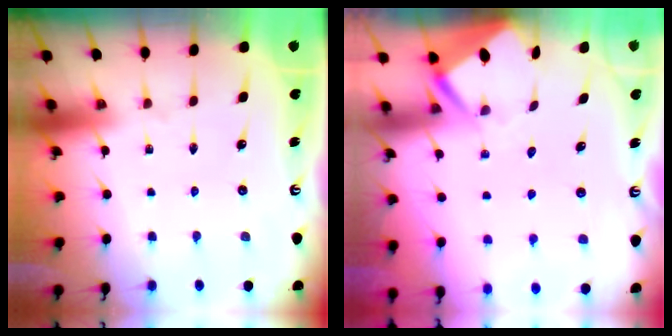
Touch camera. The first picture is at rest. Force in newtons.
{"total": 3.4, "press": 3.4, "slide": 0.3}